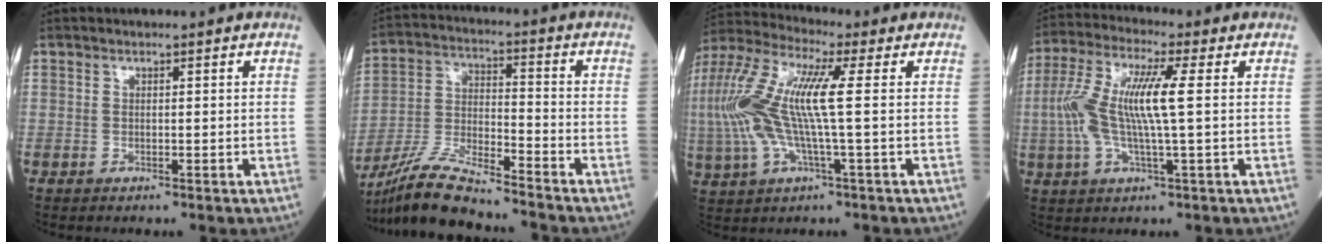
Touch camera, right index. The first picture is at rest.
{"total": 12.1, "force": [-11.1, 0.2, 5.0], "torque": [-0.100, -0.013, -0.210]}
{"total": 14.8, "force": [0.7, 2.1, 14.6], "torque": [-0.332, 0.021, 0.005]}
{"total": 10.8, "force": [0.5, 1.1, 10.8], "torque": [-0.234, 0.019, 0.002]}